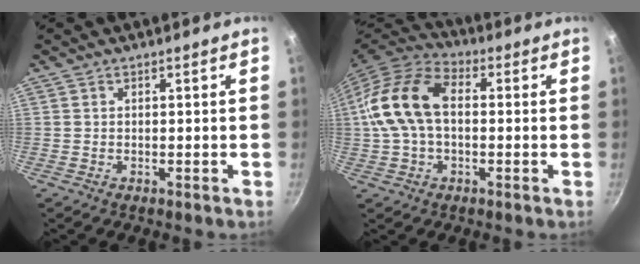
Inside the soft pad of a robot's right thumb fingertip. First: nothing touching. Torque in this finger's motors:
{"motor_torque": [1.10, 3.14, 0.92, -0.82, 0.45]}